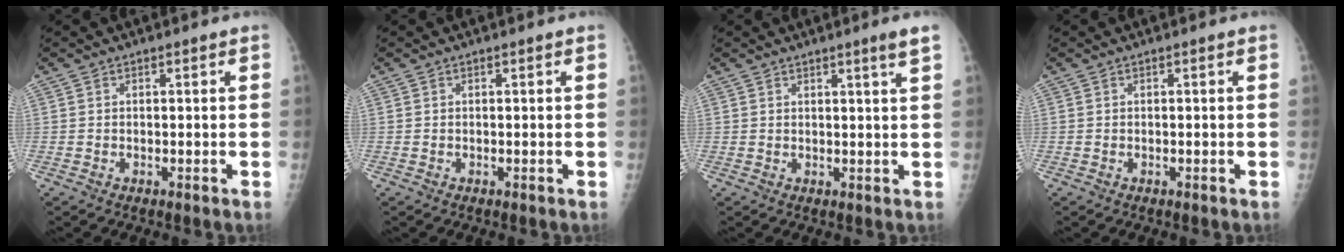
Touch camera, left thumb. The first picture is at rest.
{"total": 0.0}
{"total": 2.6, "force": [1.8, -0.6, 1.8], "torque": [-0.026, -0.017, 0.026]}
{"total": 0.0}